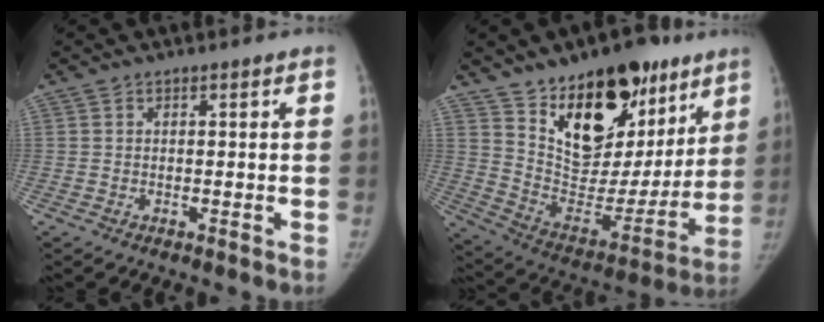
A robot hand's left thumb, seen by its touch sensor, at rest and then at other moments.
{"total": 25.5, "force": [15.3, 13.8, 15.1], "torque": [-0.178, -0.065, 0.250]}